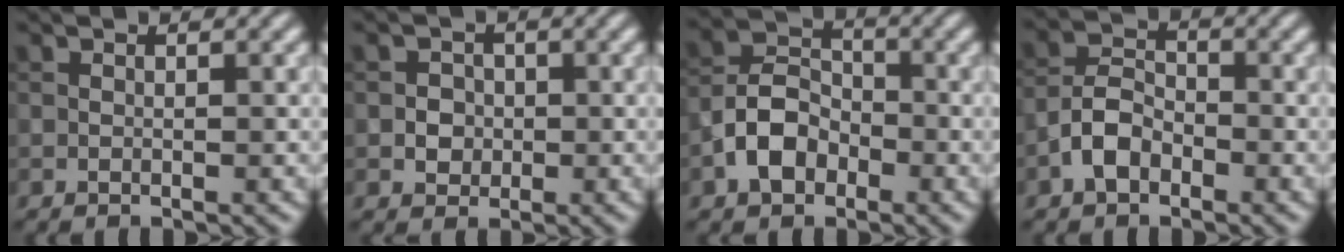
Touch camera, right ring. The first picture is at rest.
{"total": 2.0, "force": [-0.2, 1.8, 0.7], "torque": [0.006, -0.001, -0.008]}
{"total": 4.8, "force": [-2.1, 3.5, 2.6], "torque": [-0.050, 0.007, -0.046]}
{"total": 3.6, "force": [-1.9, 2.3, 2.1], "torque": [-0.038, 0.010, -0.044]}